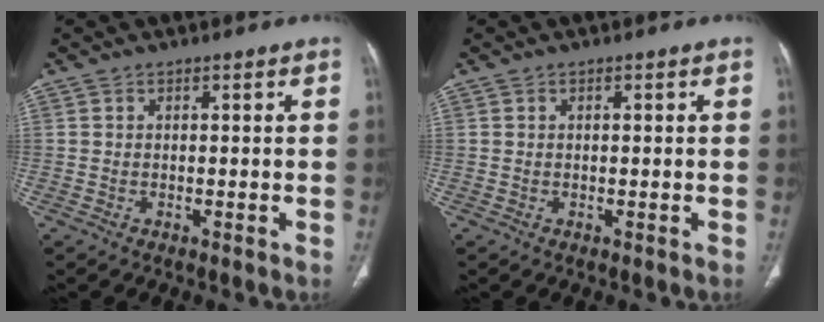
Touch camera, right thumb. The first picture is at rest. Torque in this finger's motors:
{"motor_torque": [-0.11, -0.25, -0.20, 0.48, -0.06]}